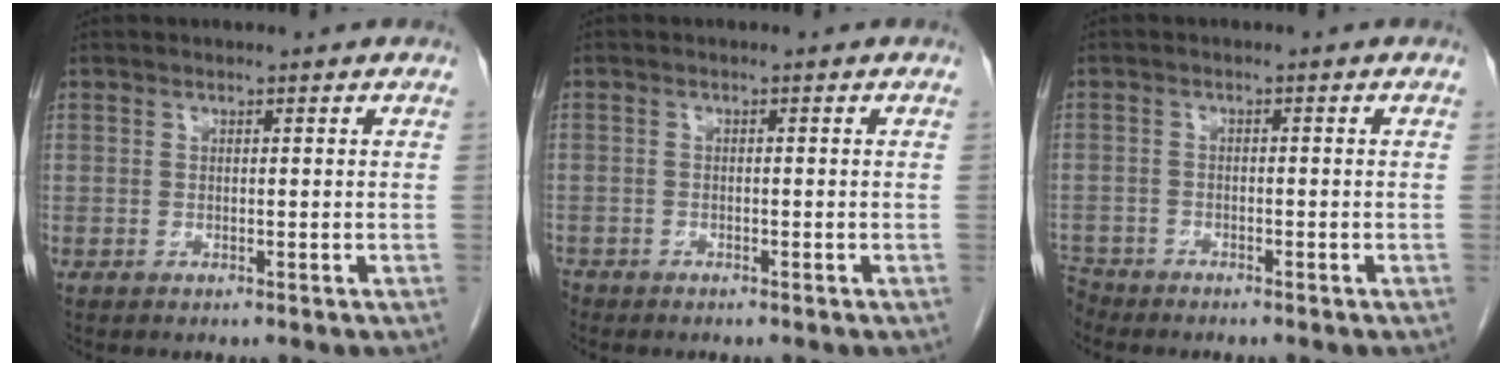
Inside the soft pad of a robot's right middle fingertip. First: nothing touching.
{"total": 2.3, "force": [-2.1, 1.0, 0.2], "torque": [-0.003, -0.001, -0.037]}
{"total": 3.3, "force": [-3.2, 1.0, -0.2], "torque": [0.004, -0.006, -0.059]}